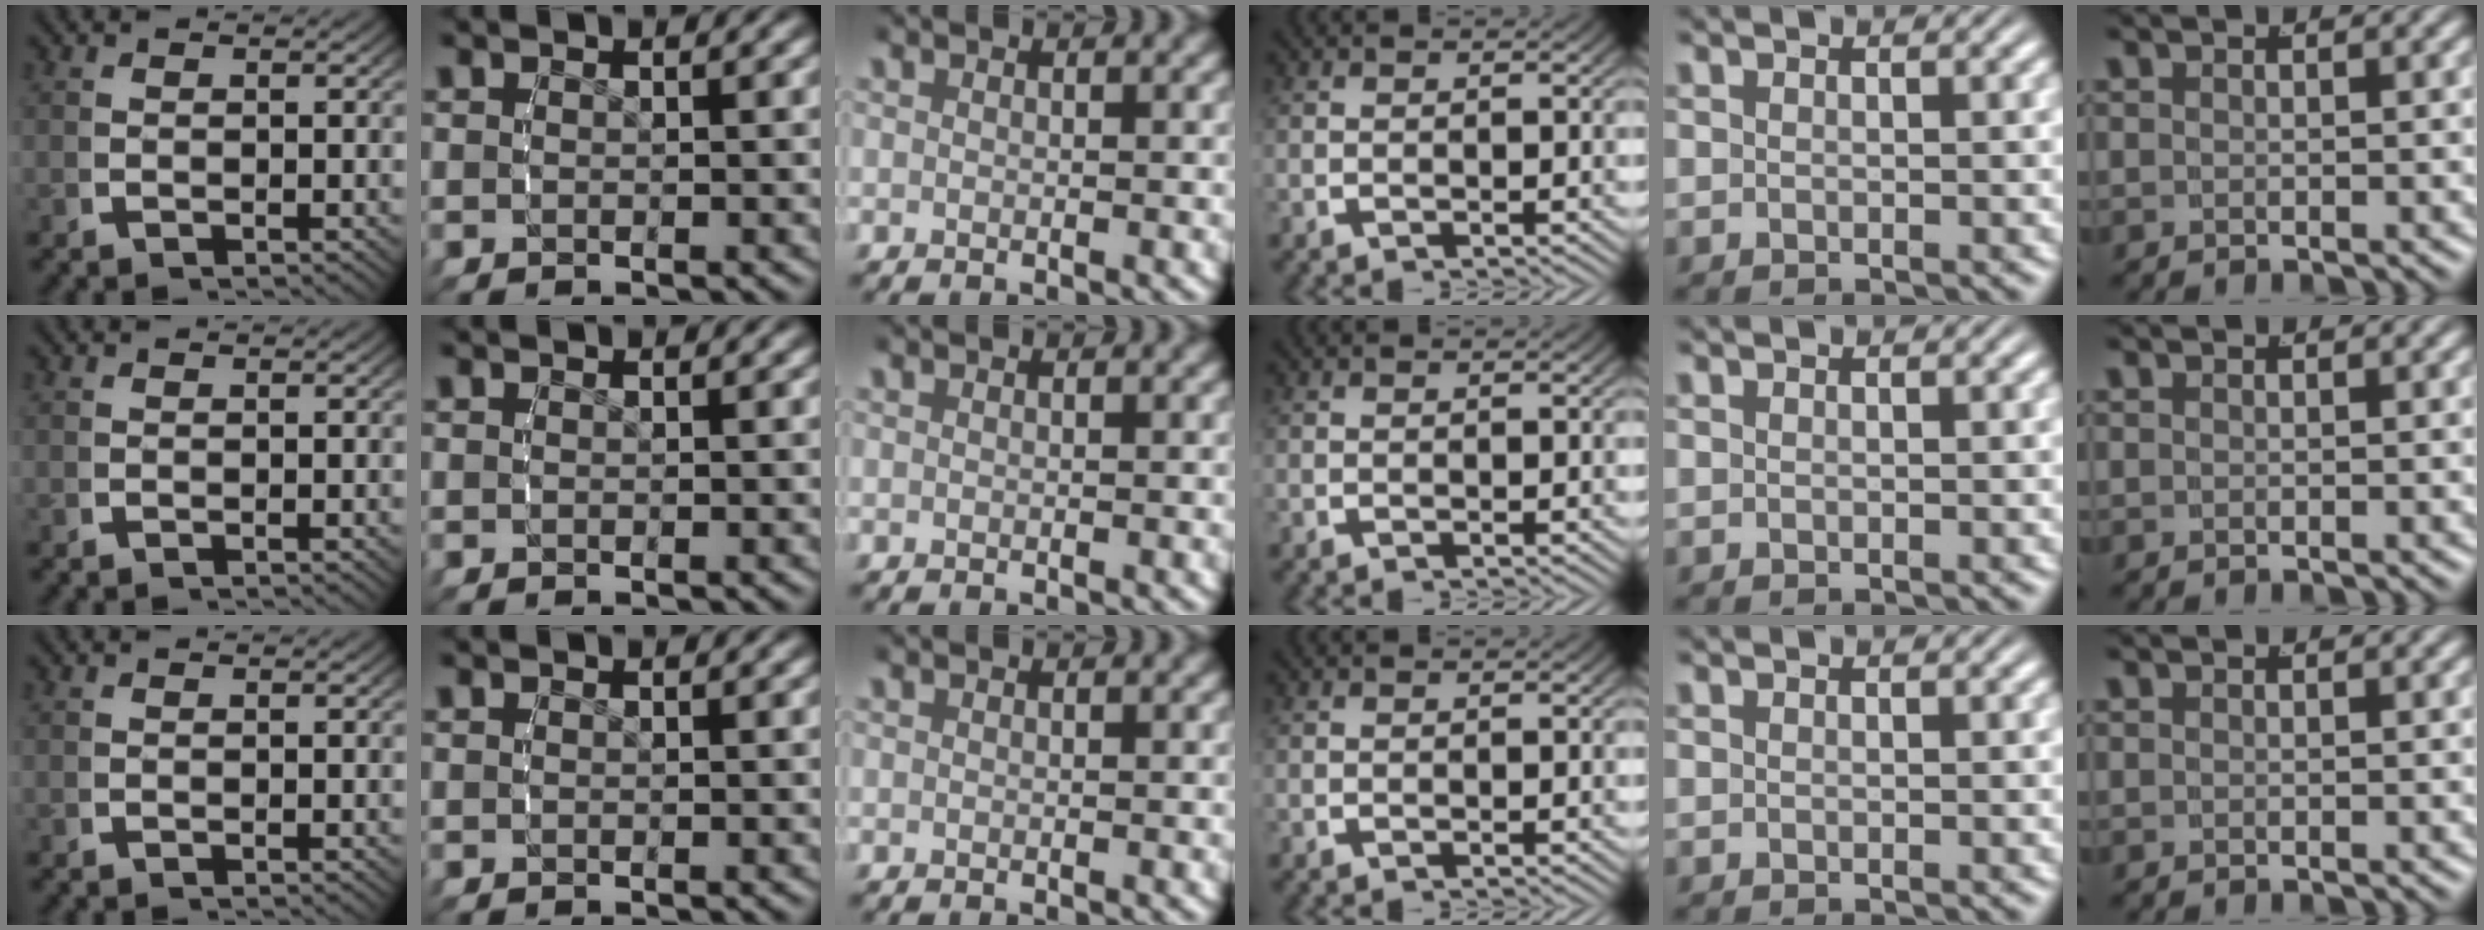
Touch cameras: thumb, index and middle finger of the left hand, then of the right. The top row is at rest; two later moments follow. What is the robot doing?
{"motion": "reach", "object": "paper plate"}